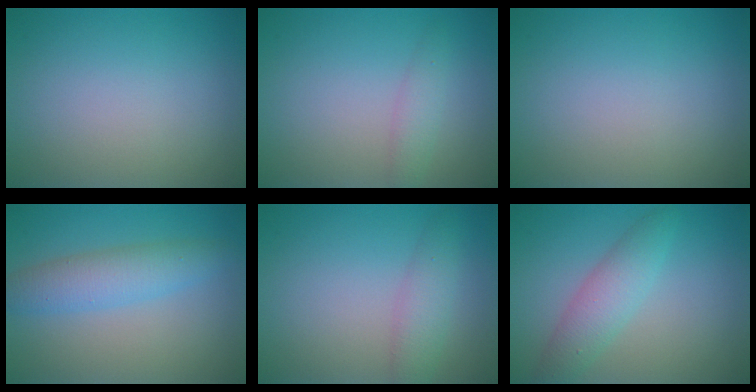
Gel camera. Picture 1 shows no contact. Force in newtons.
{"total": 1.6, "press": 1.6, "slide": 0.1}
{"total": 0.0}
{"total": 3.7, "press": 3.7, "slide": 0.1}
{"total": 2.5, "press": 2.5, "slide": 0.0}
{"total": 3.3, "press": 3.3, "slide": 0.0}